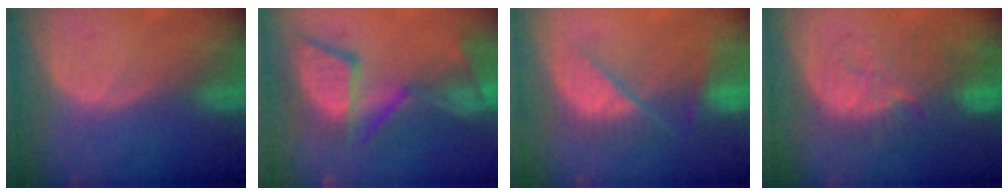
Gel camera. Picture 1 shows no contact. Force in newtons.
{"total": 12.5, "press": 11.3, "slide": 5.3}
{"total": 7.4, "press": 7.3, "slide": 1.3}
{"total": 11.1, "press": 10.0, "slide": 4.6}